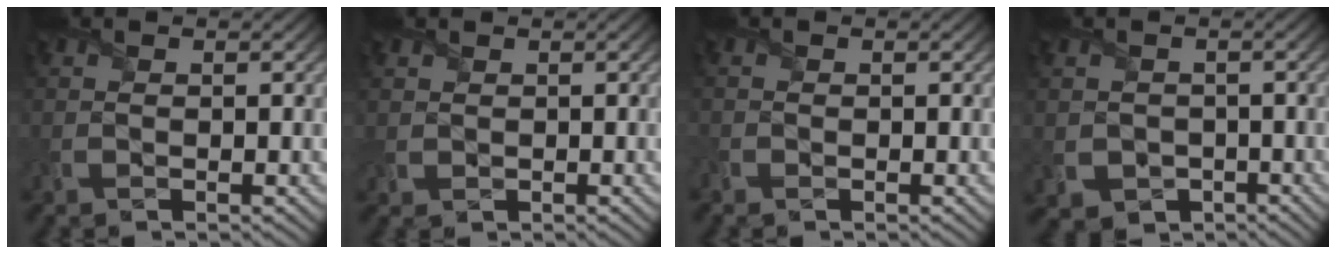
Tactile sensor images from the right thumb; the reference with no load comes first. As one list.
[{"total": 1.2, "force": [0.6, 1.1, -0.1], "torque": [-0.012, -0.001, 0.008]}, {"total": 0.9, "force": [-0.5, 0.7, 0.1], "torque": [-0.011, -0.003, -0.012]}, {"total": 2.4, "force": [-0.8, 2.3, 0.3], "torque": [-0.028, -0.012, -0.018]}]